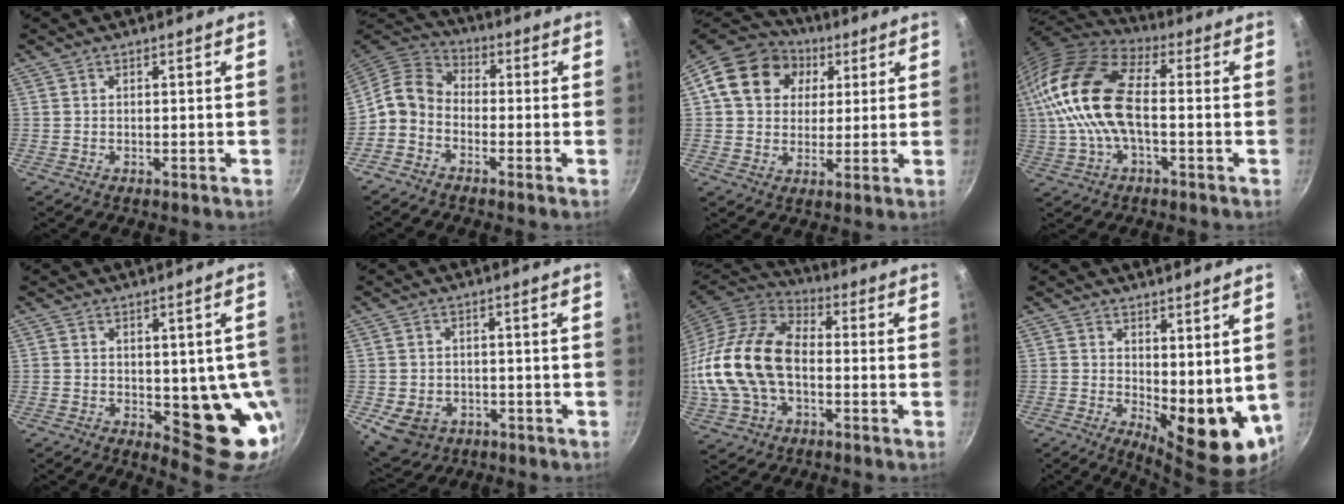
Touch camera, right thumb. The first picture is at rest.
{"total": 7.6, "force": [-2.5, 5.7, 4.3], "torque": [-0.074, 0.043, -0.070]}
{"total": 16.5, "force": [4.8, 13.6, 8.2], "torque": [-0.130, 0.019, 0.069]}
{"total": 20.0, "force": [0.3, 10.5, 17.0], "torque": [-0.337, 0.027, -0.007]}
{"total": 13.6, "force": [-1.9, 6.7, 11.7], "torque": [-0.085, -0.014, -0.017]}
{"total": 7.8, "force": [-2.7, 6.1, 4.1], "torque": [-0.054, 0.014, -0.029]}
{"total": 20.2, "force": [-2.0, 12.9, 15.4], "torque": [-0.293, 0.035, -0.045]}
{"total": 11.5, "force": [1.9, 5.3, 10.0], "torque": [-0.109, -0.034, 0.038]}